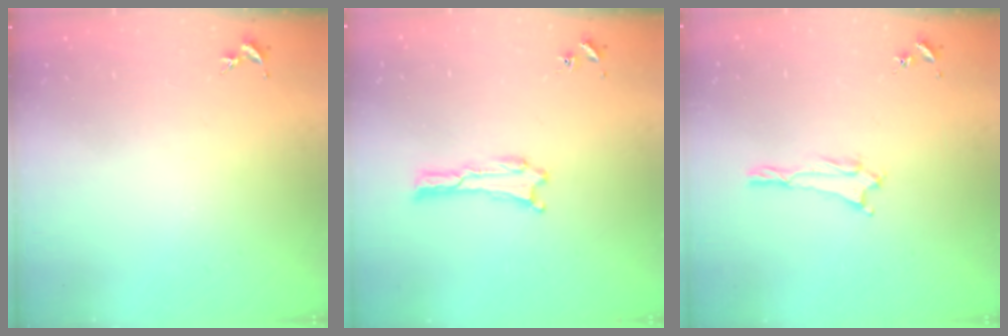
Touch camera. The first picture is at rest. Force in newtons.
{"total": 0.0}
{"total": 1.0, "press": 0.9, "slide": 0.2}